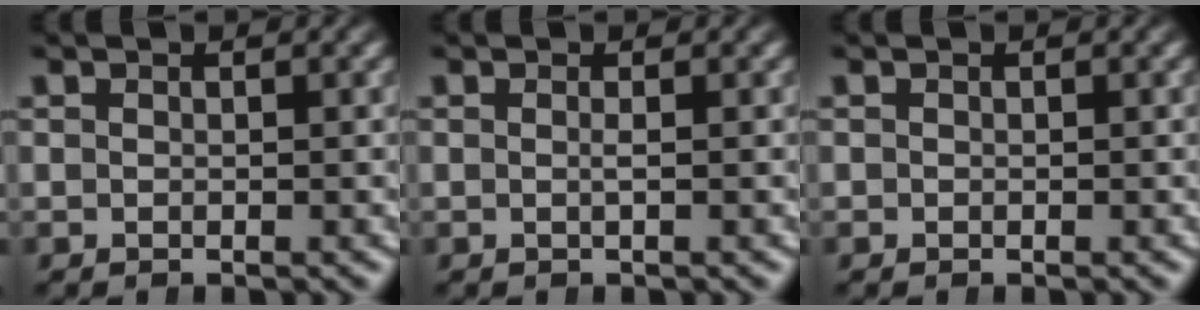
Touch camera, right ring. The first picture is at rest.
{"total": 0.6, "force": [-0.2, -0.3, 0.4], "torque": [-0.017, -0.004, -0.005]}
{"total": 0.0}